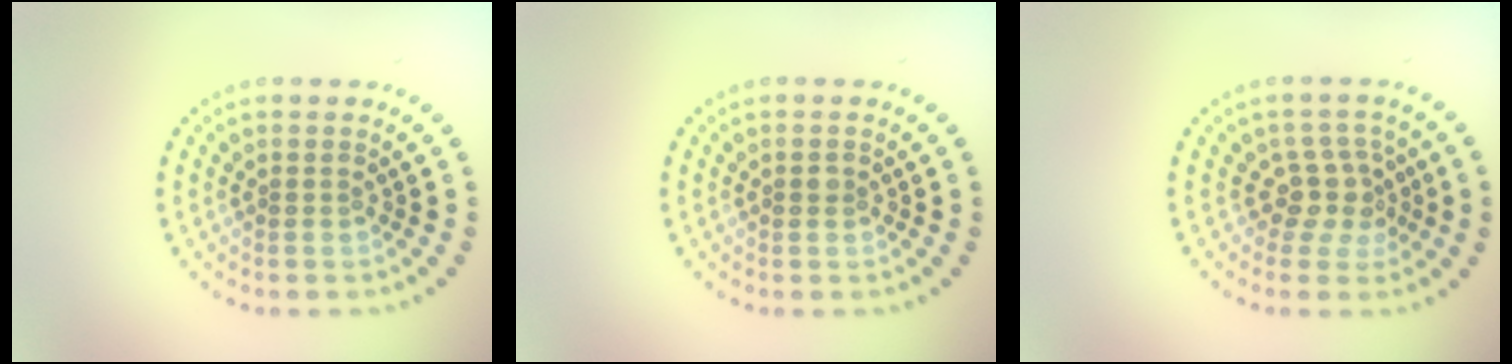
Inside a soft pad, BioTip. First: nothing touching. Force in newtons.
{"total": 0.6, "press": 0.6, "slide": 0.1}
{"total": 2.9, "press": 2.2, "slide": 1.9}